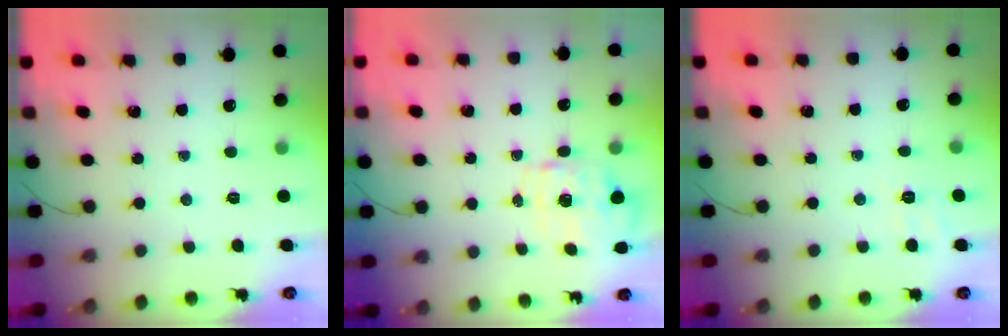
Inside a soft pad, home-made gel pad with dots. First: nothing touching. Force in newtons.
{"total": 1.6, "press": 1.5, "slide": 0.5}
{"total": 2.9, "press": 2.3, "slide": 1.9}